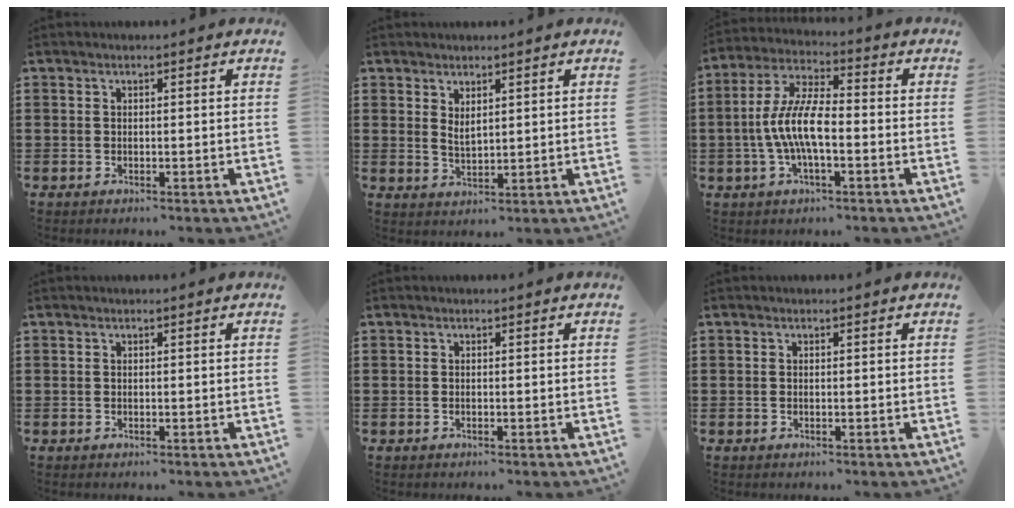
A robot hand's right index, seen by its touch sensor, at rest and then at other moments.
{"total": 2.3, "force": [1.6, 0.8, 1.4], "torque": [-0.029, 0.002, 0.029]}
{"total": 8.8, "force": [-1.8, 2.8, 8.2], "torque": [-0.188, -0.013, -0.041]}
{"total": 0.0}
{"total": 0.0}
{"total": 0.0}